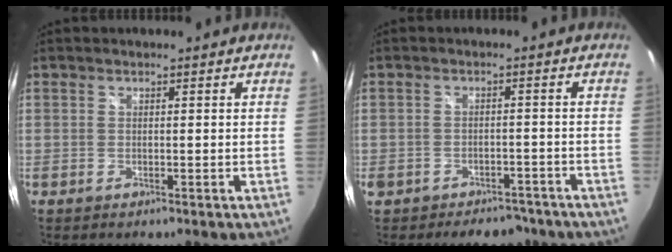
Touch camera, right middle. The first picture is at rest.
{"total": 9.0, "force": [-6.8, 5.1, 3.0], "torque": [-0.077, 0.004, -0.082]}